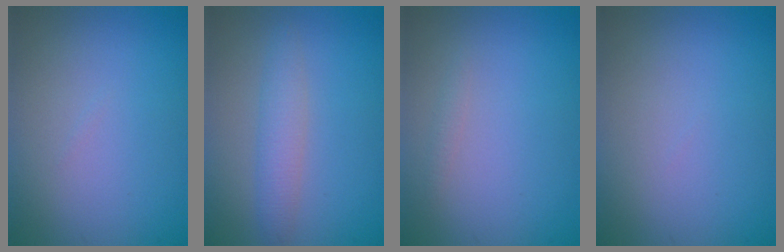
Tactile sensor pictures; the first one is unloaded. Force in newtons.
{"total": 2.5, "press": 2.5, "slide": 0.0}
{"total": 0.6, "press": 0.6, "slide": 0.0}
{"total": 0.0}